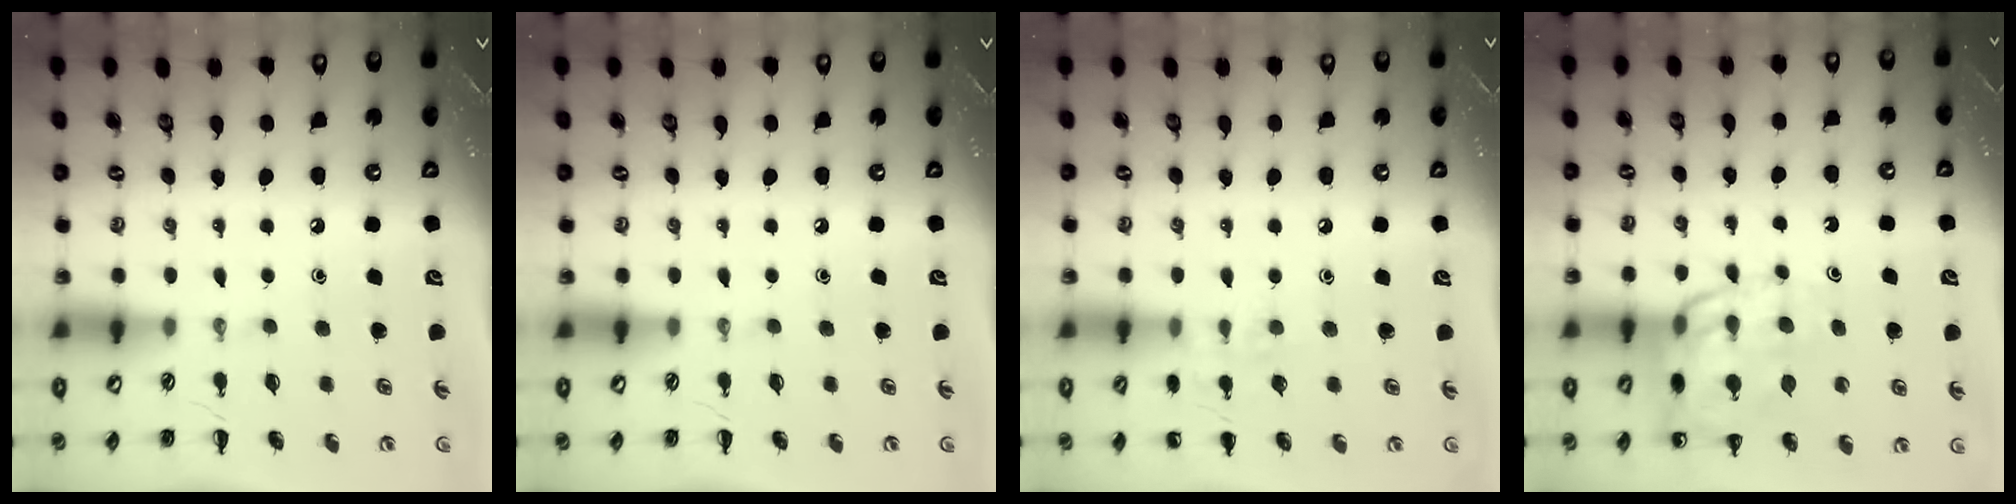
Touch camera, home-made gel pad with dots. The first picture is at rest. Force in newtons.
{"total": 0.0}
{"total": 6.9, "press": 6.6, "slide": 2.0}
{"total": 16.0, "press": 15.7, "slide": 2.6}